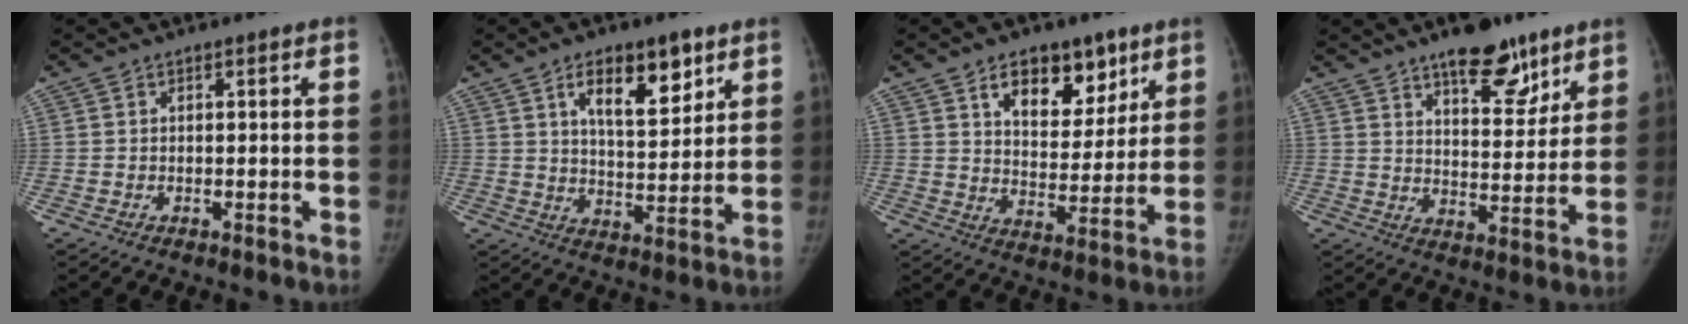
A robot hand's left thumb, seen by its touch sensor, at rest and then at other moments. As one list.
[{"total": 12.2, "force": [6.4, 5.3, 8.9], "torque": [-0.111, -0.035, 0.107]}, {"total": 13.3, "force": [7.6, 7.8, 7.7], "torque": [-0.070, -0.042, 0.123]}, {"total": 13.3, "force": [9.0, 5.5, 8.1], "torque": [-0.075, -0.054, 0.136]}]